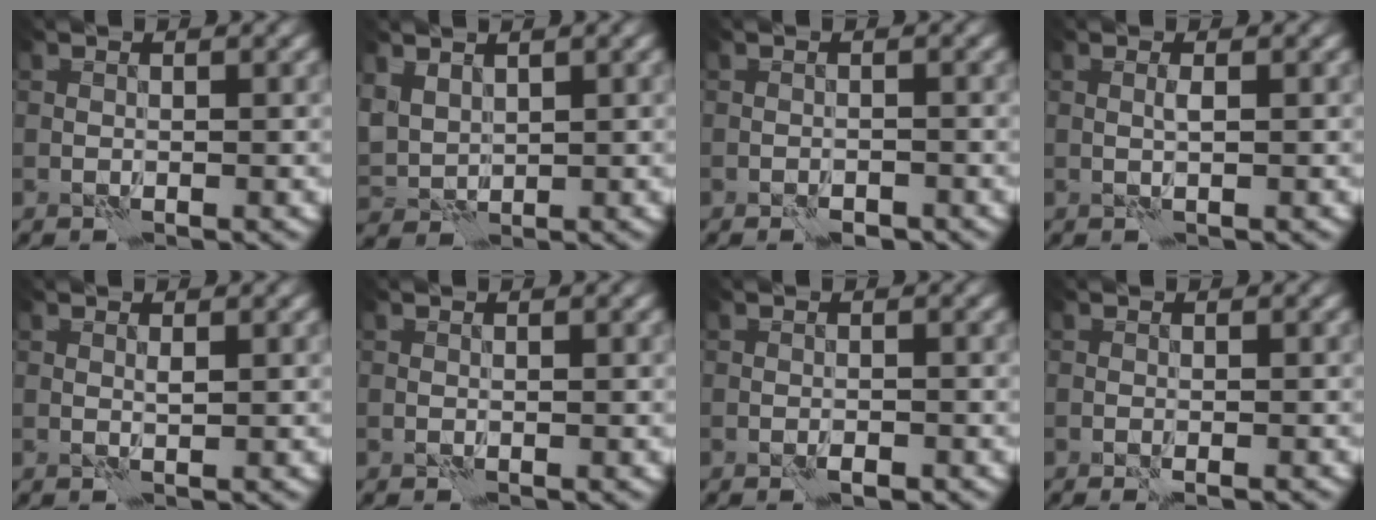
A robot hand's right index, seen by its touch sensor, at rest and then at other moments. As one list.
[{"total": 3.0, "force": [1.8, 2.0, 1.3], "torque": [-0.043, -0.003, 0.036]}, {"total": 1.6, "force": [-1.2, 0.7, 0.8], "torque": [-0.016, 0.001, -0.020]}, {"total": 0.6, "force": [0.2, -0.2, 0.6], "torque": [-0.015, 0.000, 0.003]}, {"total": 0.6, "force": [0.3, 0.0, 0.4], "torque": [-0.012, -0.002, 0.005]}, {"total": 0.0}, {"total": 1.2, "force": [-0.7, 0.4, 0.9], "torque": [-0.015, 0.000, -0.013]}, {"total": 1.4, "force": [-1.0, 0.1, 0.9], "torque": [-0.021, 0.004, -0.013]}]